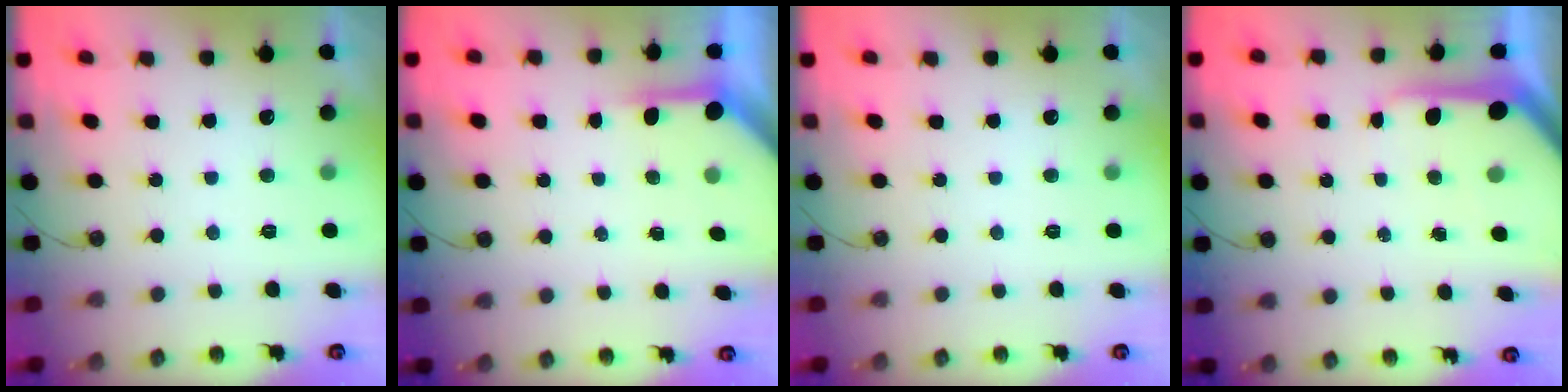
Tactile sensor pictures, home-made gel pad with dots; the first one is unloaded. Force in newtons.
{"total": 3.8, "press": 3.8, "slide": 0.3}
{"total": 0.0}
{"total": 9.8, "press": 9.8, "slide": 1.0}